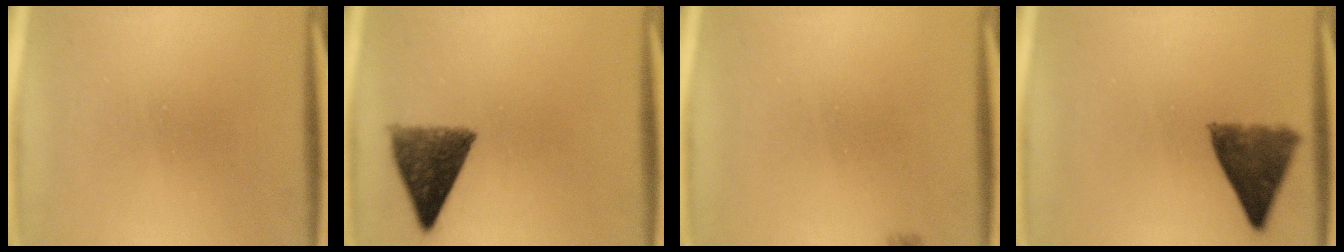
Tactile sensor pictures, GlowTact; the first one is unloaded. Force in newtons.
{"total": 8.8}
{"total": 1.1}
{"total": 8.1}